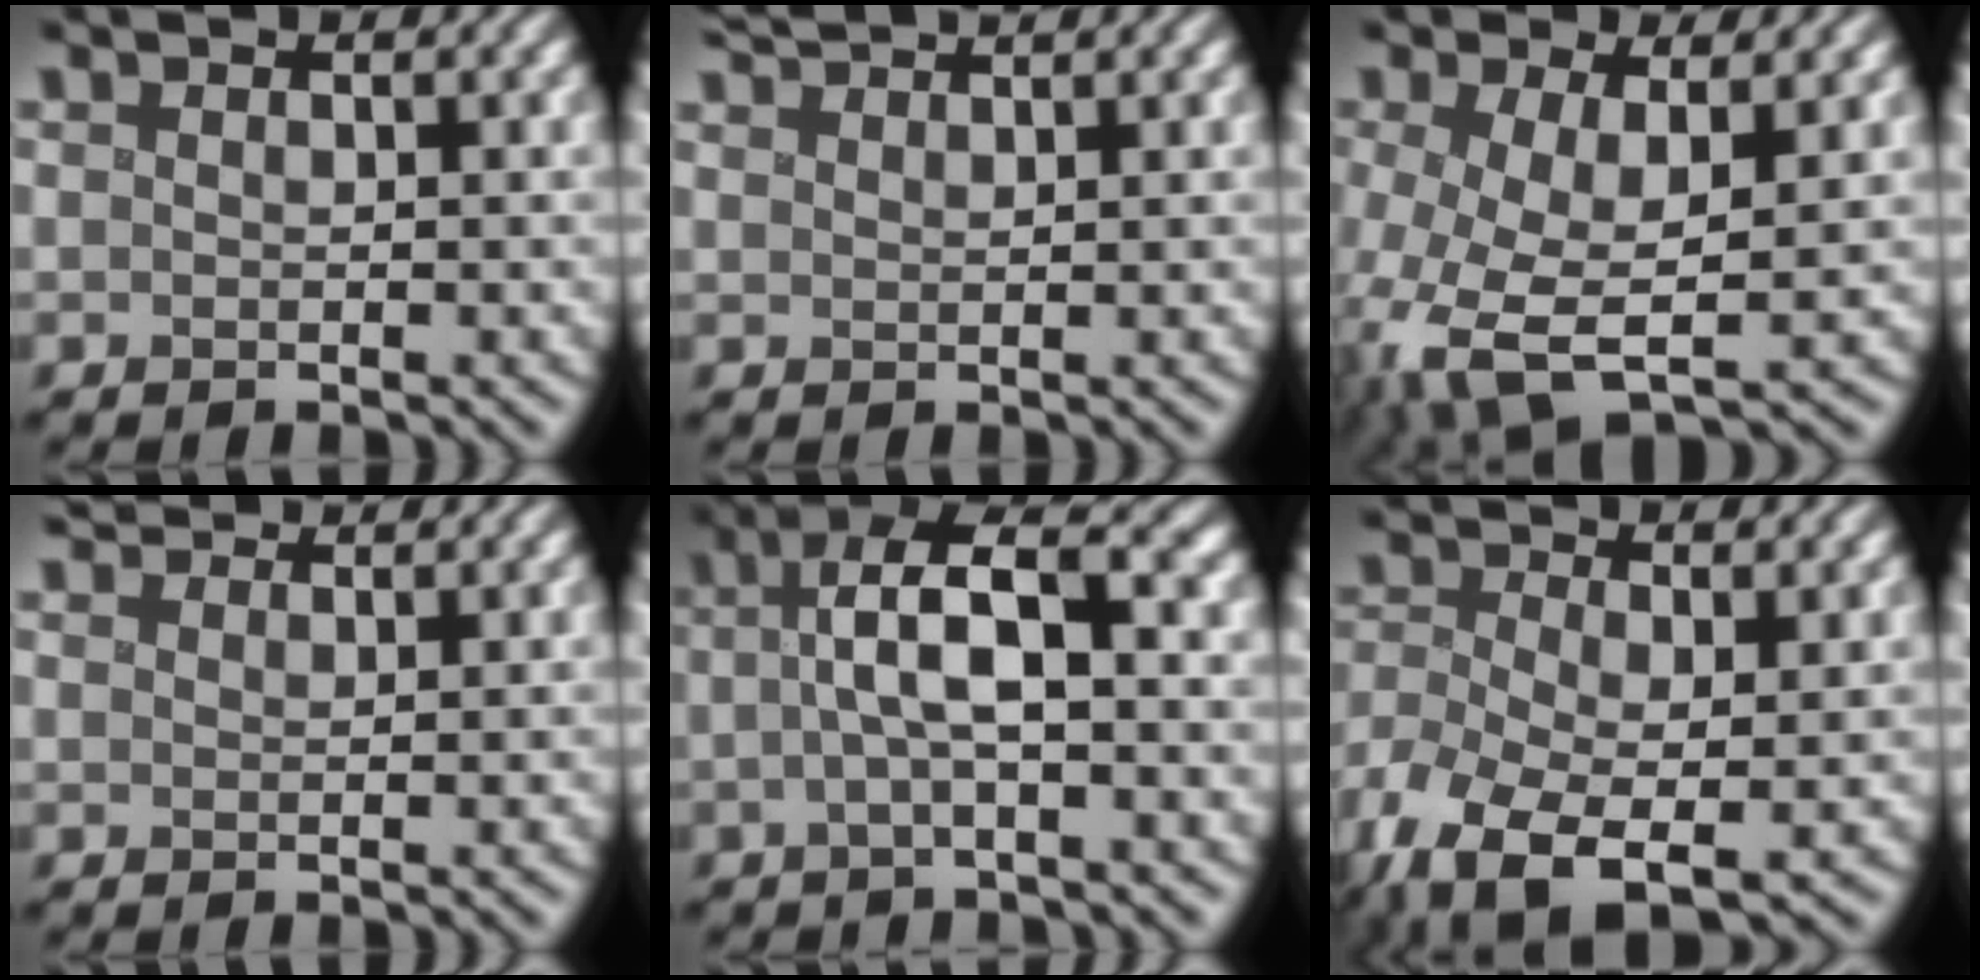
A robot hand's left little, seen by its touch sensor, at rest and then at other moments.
{"total": 2.4, "force": [2.3, 0.1, 0.7], "torque": [-0.004, 0.011, 0.038]}
{"total": 7.6, "force": [-1.4, 4.1, 6.2], "torque": [-0.154, -0.014, -0.020]}
{"total": 4.0, "force": [3.6, 1.2, 1.3], "torque": [-0.023, 0.017, 0.042]}
{"total": 5.6, "force": [0.4, 1.5, 5.4], "torque": [-0.104, 0.017, 0.004]}
{"total": 8.8, "force": [-4.8, 4.1, 6.2], "torque": [-0.149, -0.034, -0.077]}